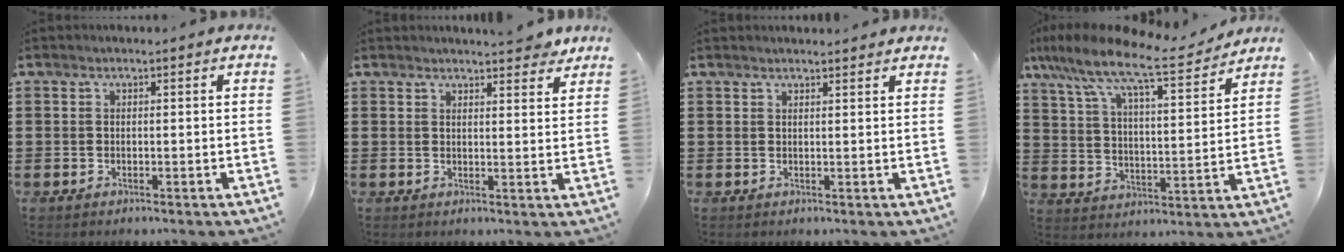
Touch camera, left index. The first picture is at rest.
{"total": 3.5, "force": [3.3, 0.5, 1.0], "torque": [-0.012, -0.011, 0.059]}
{"total": 1.2, "force": [1.1, 0.0, 0.2], "torque": [-0.006, -0.001, 0.022]}
{"total": 10.2, "force": [8.7, 1.0, 5.2], "torque": [-0.136, -0.051, 0.144]}